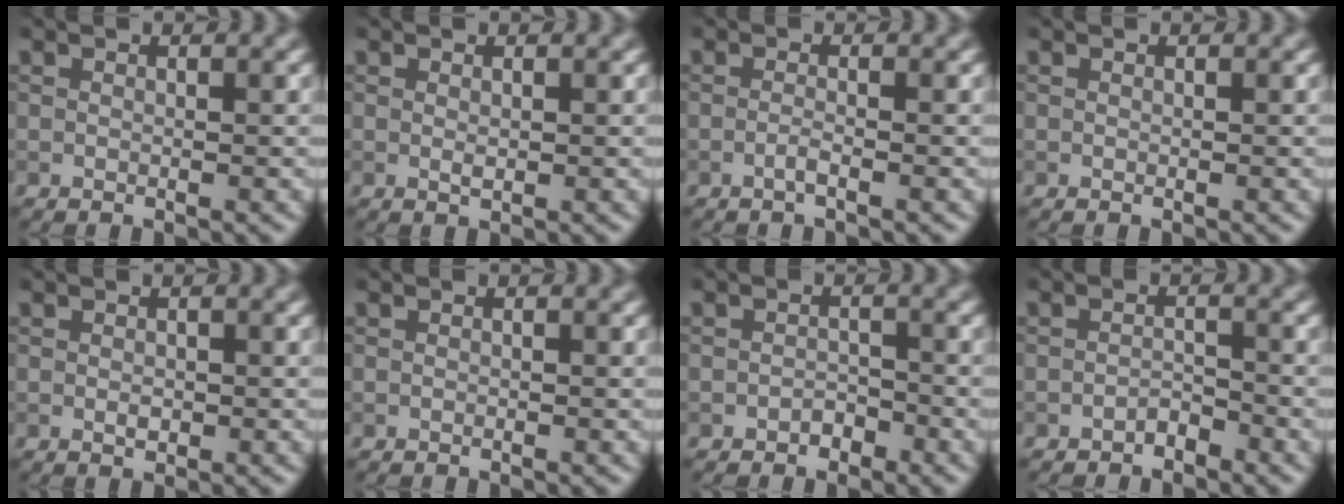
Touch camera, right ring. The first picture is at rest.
{"total": 0.6, "force": [0.1, 0.3, 0.6], "torque": [-0.010, -0.002, 0.002]}
{"total": 1.1, "force": [-0.5, 0.2, 0.9], "torque": [-0.015, 0.003, -0.014]}
{"total": 0.0}
{"total": 0.9, "force": [-0.1, 0.6, 0.6], "torque": [-0.008, -0.003, -0.001]}
{"total": 0.0}
{"total": 1.4, "force": [-0.9, 0.8, 0.5], "torque": [-0.005, 0.004, -0.015]}
{"total": 1.3, "force": [-1.1, 0.5, 0.5], "torque": [-0.006, 0.006, -0.020]}